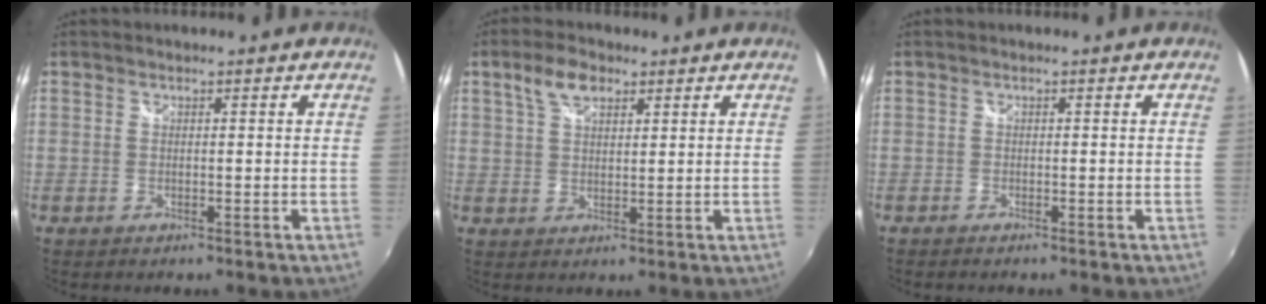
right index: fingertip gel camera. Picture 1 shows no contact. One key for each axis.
{"total": 5.5, "fx": 3.1, "fy": 2.9, "fz": 3.6, "tx": -0.066, "ty": 0.013, "tz": 0.057}
{"total": 0.9, "fx": -0.8, "fy": 0.2, "fz": 0.3, "tx": -0.010, "ty": -0.004, "tz": -0.015}